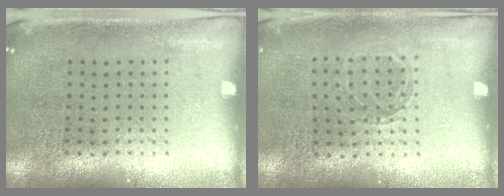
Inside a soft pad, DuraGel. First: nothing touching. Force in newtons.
{"total": 0.9, "press": 0.9, "slide": 0.1}